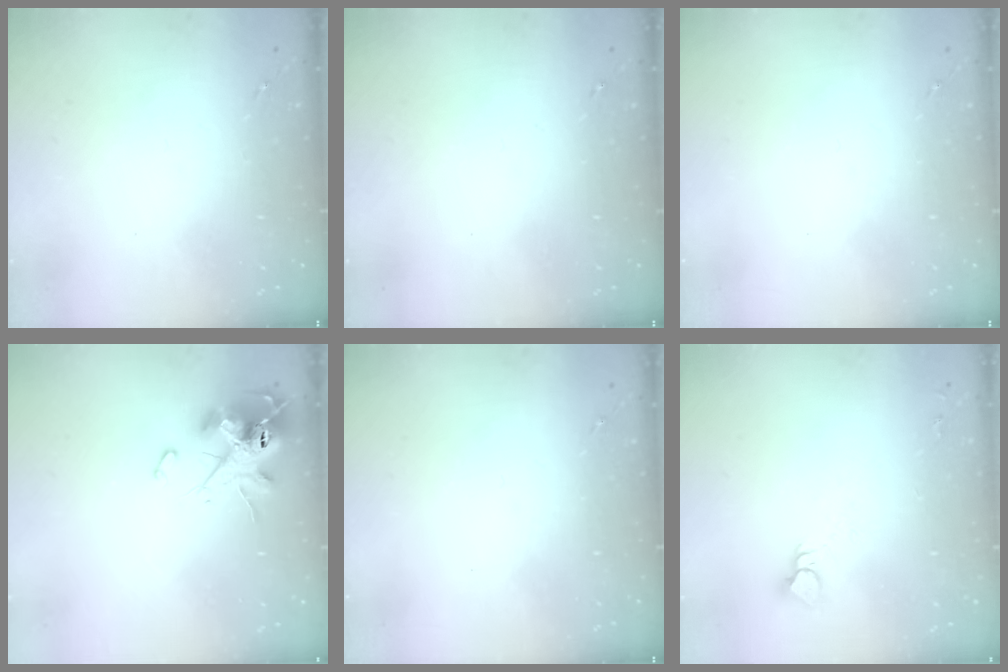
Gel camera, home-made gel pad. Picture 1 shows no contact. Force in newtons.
{"total": 0.0}
{"total": 0.0}
{"total": 13.9, "press": 13.8, "slide": 1.3}
{"total": 0.0}
{"total": 4.6, "press": 4.5, "slide": 0.5}